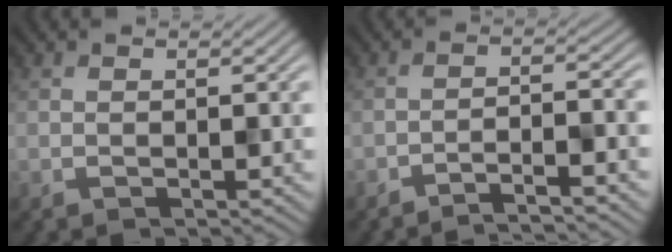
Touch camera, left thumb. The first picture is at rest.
{"total": 4.9, "force": [-4.3, 0.2, 2.4], "torque": [-0.034, 0.022, -0.071]}